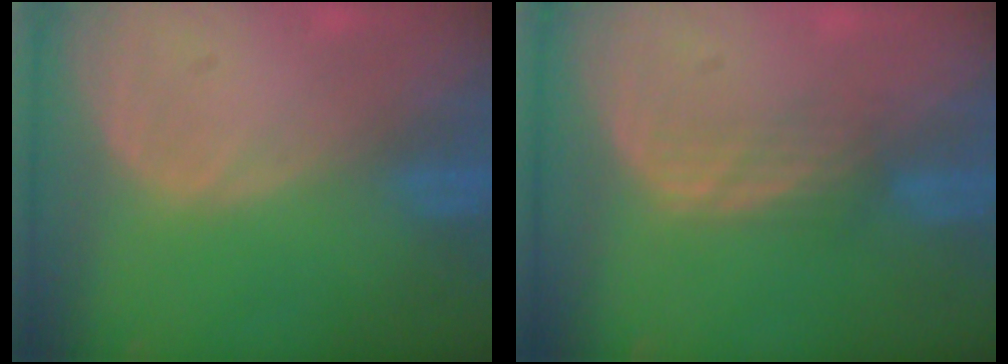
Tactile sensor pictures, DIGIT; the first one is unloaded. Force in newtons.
{"total": 2.8, "press": 2.5, "slide": 1.2}